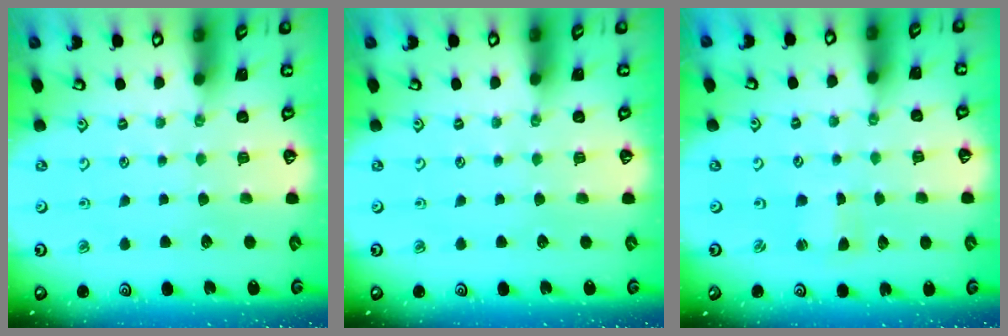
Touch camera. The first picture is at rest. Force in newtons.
{"total": 0.0}
{"total": 1.1, "press": 1.1, "slide": 0.1}